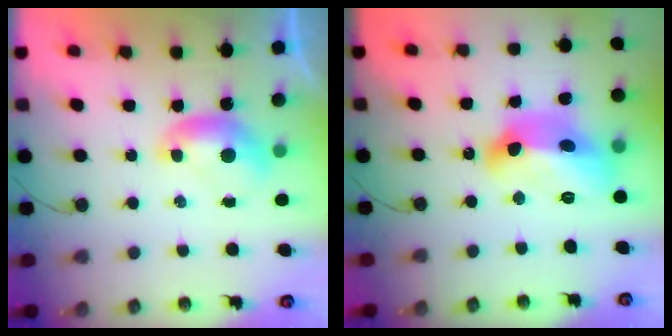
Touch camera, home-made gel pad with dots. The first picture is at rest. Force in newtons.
{"total": 13.6, "press": 13.6, "slide": 1.0}